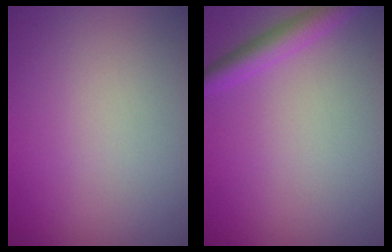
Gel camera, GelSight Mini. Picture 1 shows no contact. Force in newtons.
{"total": 2.7, "press": 2.7, "slide": 0.1}